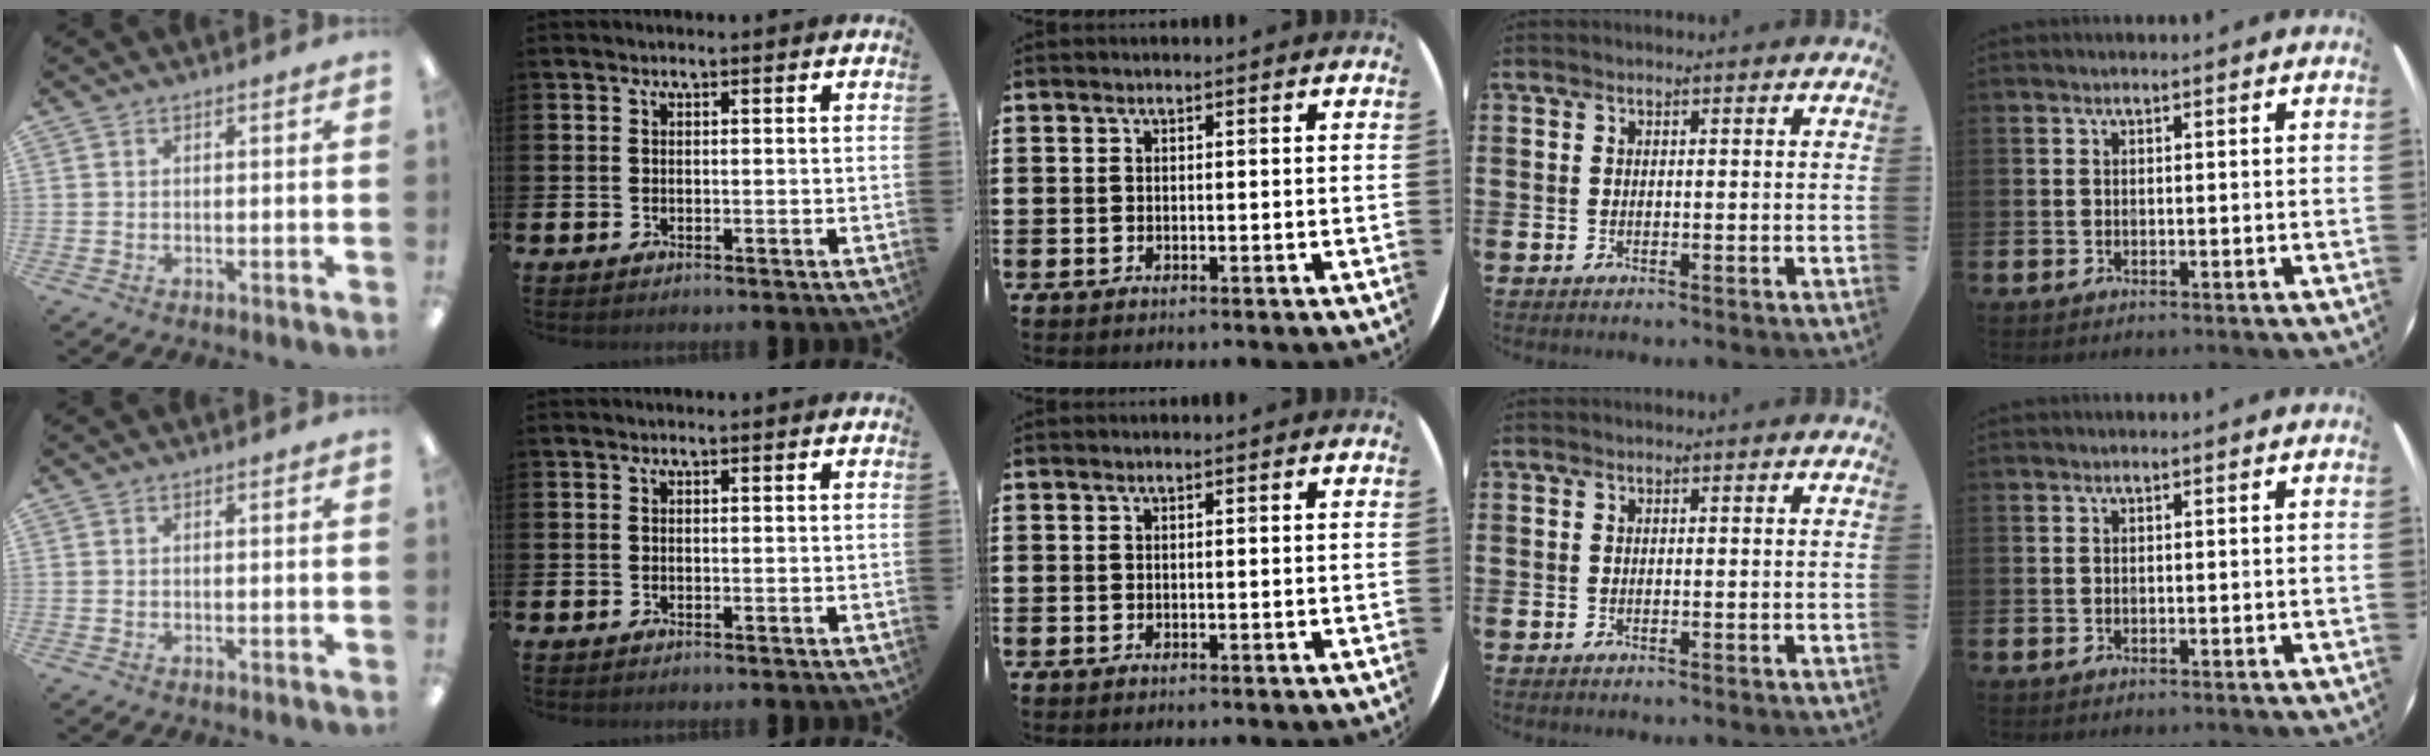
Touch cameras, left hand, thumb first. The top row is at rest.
{}